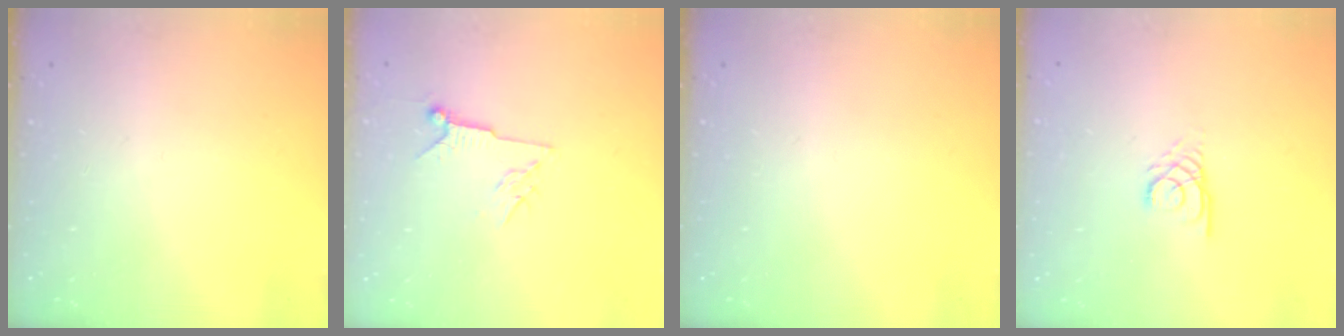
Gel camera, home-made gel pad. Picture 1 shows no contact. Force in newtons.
{"total": 6.6, "press": 6.5, "slide": 1.1}
{"total": 0.0}
{"total": 2.9, "press": 2.9, "slide": 0.3}